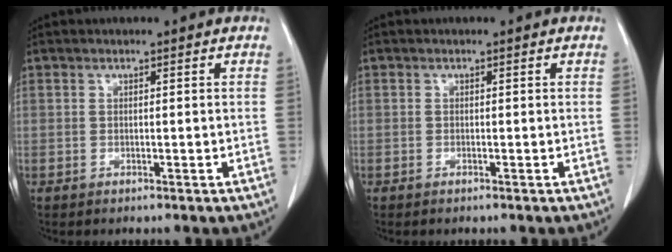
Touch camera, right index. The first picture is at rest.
{"total": 0.0}